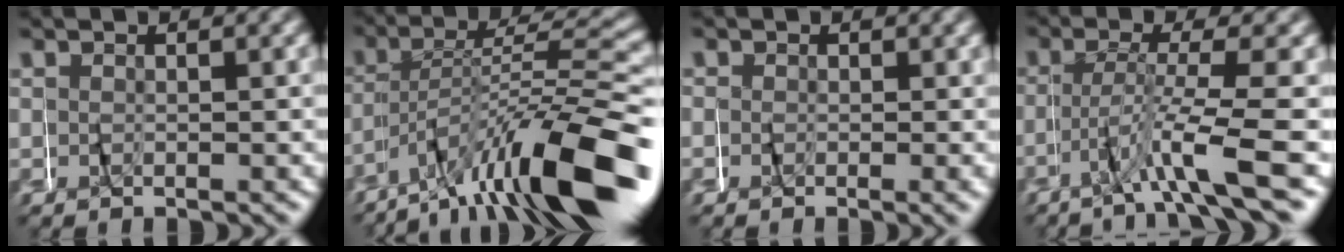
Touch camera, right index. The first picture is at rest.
{"total": 10.9, "force": [-6.8, 2.8, 8.1], "torque": [-0.127, -0.002, -0.102]}
{"total": 0.7, "force": [0.1, 0.6, 0.2], "torque": [0.001, -0.004, 0.000]}
{"total": 4.4, "force": [-2.6, -0.5, 3.6], "torque": [-0.073, 0.003, -0.046]}